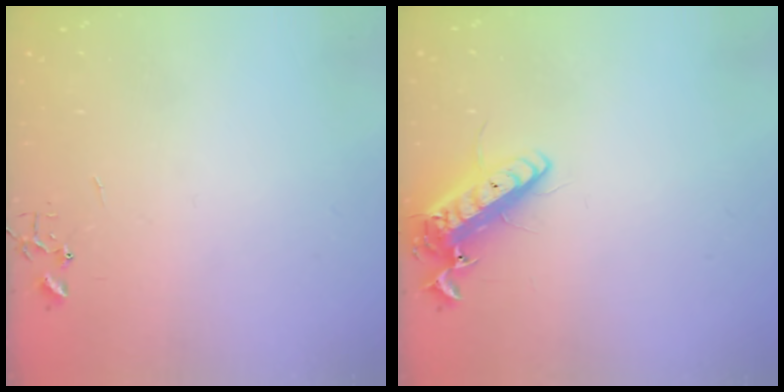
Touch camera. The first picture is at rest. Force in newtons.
{"total": 14.0, "press": 13.7, "slide": 2.8}